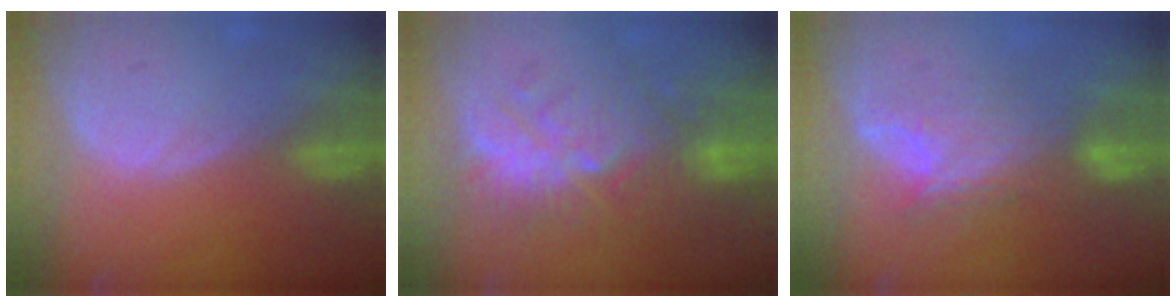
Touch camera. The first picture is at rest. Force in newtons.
{"total": 9.4, "press": 9.2, "slide": 1.9}
{"total": 7.7, "press": 7.4, "slide": 2.2}